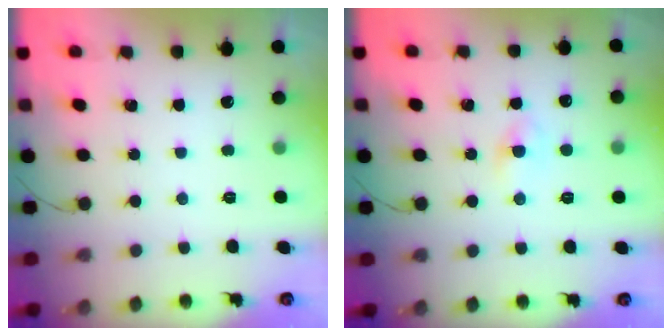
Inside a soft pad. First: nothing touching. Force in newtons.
{"total": 2.1, "press": 1.8, "slide": 1.0}